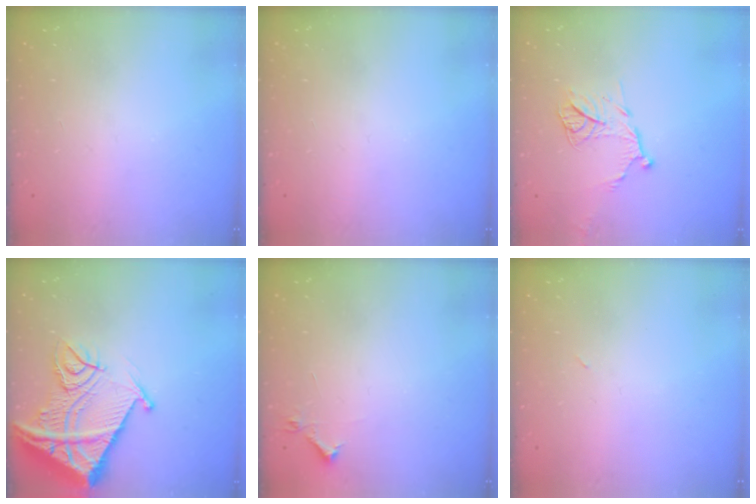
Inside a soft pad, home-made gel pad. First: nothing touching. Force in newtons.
{"total": 0.0}
{"total": 12.3, "press": 12.2, "slide": 1.2}
{"total": 19.6, "press": 19.5, "slide": 2.1}
{"total": 3.9, "press": 3.8, "slide": 0.6}
{"total": 2.4, "press": 2.3, "slide": 0.8}